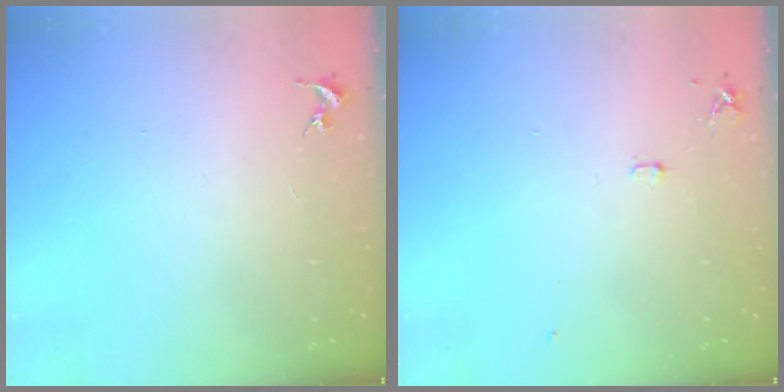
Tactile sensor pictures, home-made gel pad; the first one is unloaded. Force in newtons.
{"total": 5.2, "press": 5.1, "slide": 0.6}